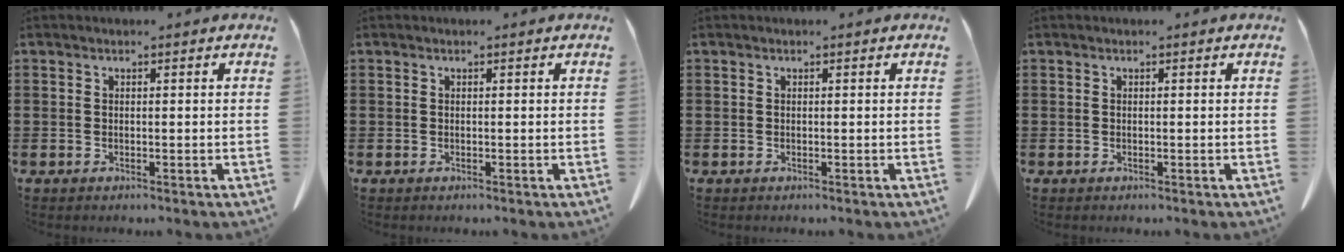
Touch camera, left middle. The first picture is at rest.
{"total": 0.0}
{"total": 0.0}
{"total": 0.0}